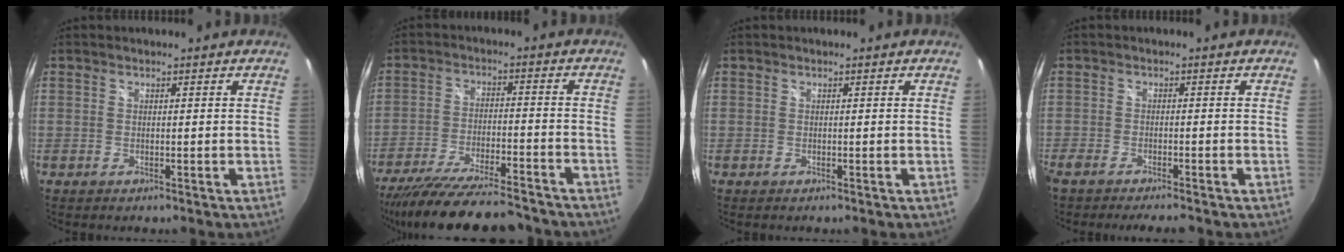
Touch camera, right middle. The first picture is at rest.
{"total": 19.8, "force": [-17.3, 3.2, 9.1], "torque": [-0.178, -0.039, -0.267]}
{"total": 0.0}
{"total": 5.4, "force": [-4.7, 1.0, 2.5], "torque": [-0.064, -0.016, -0.080]}